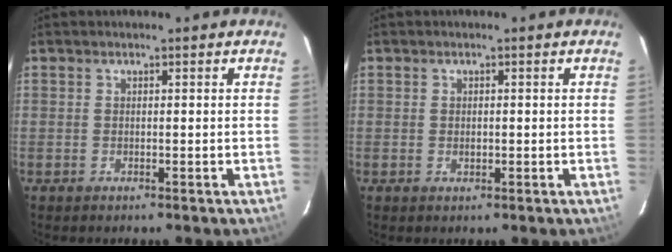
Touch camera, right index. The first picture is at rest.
{"total": 0.9, "force": [0.0, 0.8, 0.5], "torque": [-0.006, 0.002, 0.000]}